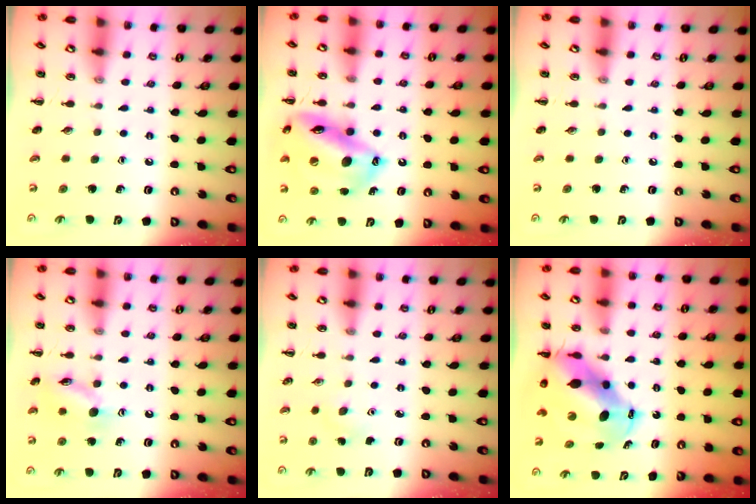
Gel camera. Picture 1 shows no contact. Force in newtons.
{"total": 19.1, "press": 18.5, "slide": 4.6}
{"total": 0.0}
{"total": 11.2, "press": 11.1, "slide": 0.7}
{"total": 2.9, "press": 2.8, "slide": 0.8}
{"total": 10.4, "press": 10.1, "slide": 2.7}